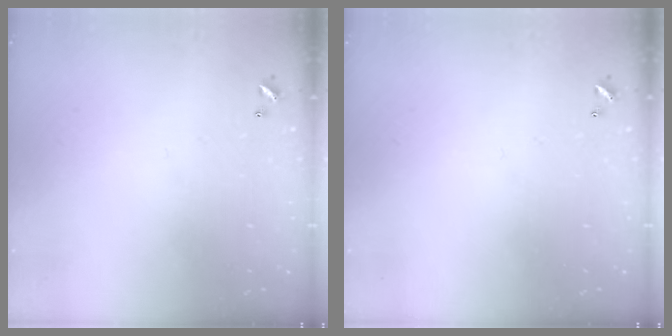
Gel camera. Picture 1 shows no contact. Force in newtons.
{"total": 0.0}